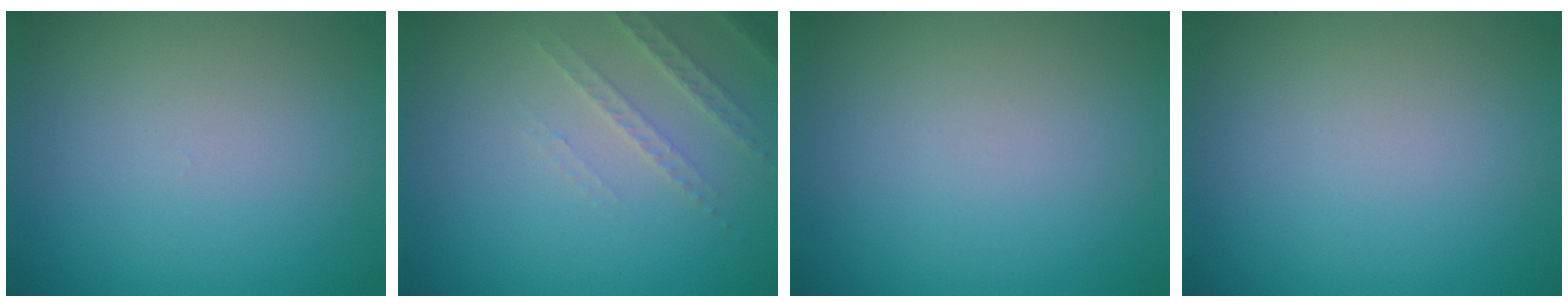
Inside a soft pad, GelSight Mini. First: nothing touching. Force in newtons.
{"total": 2.2, "press": 2.1, "slide": 0.7}
{"total": 0.0}
{"total": 0.0}